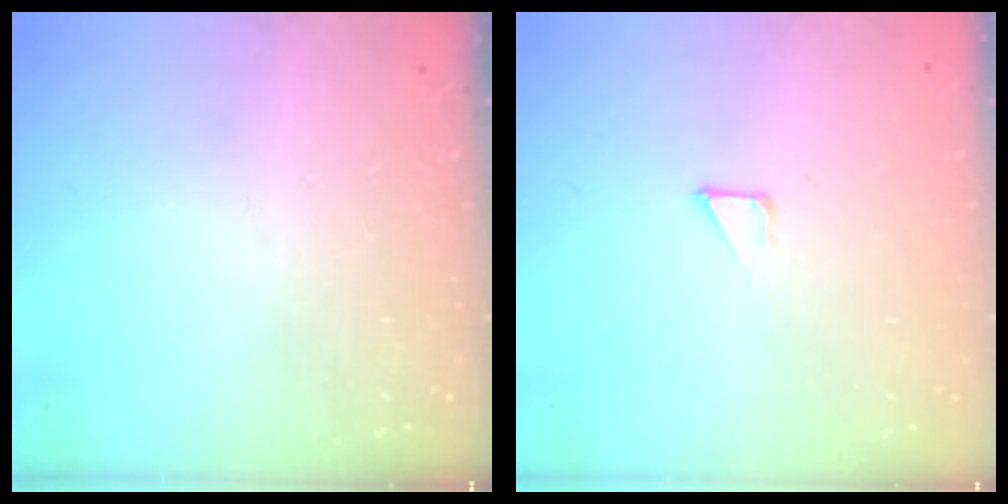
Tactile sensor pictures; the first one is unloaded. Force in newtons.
{"total": 1.2, "press": 1.2, "slide": 0.0}